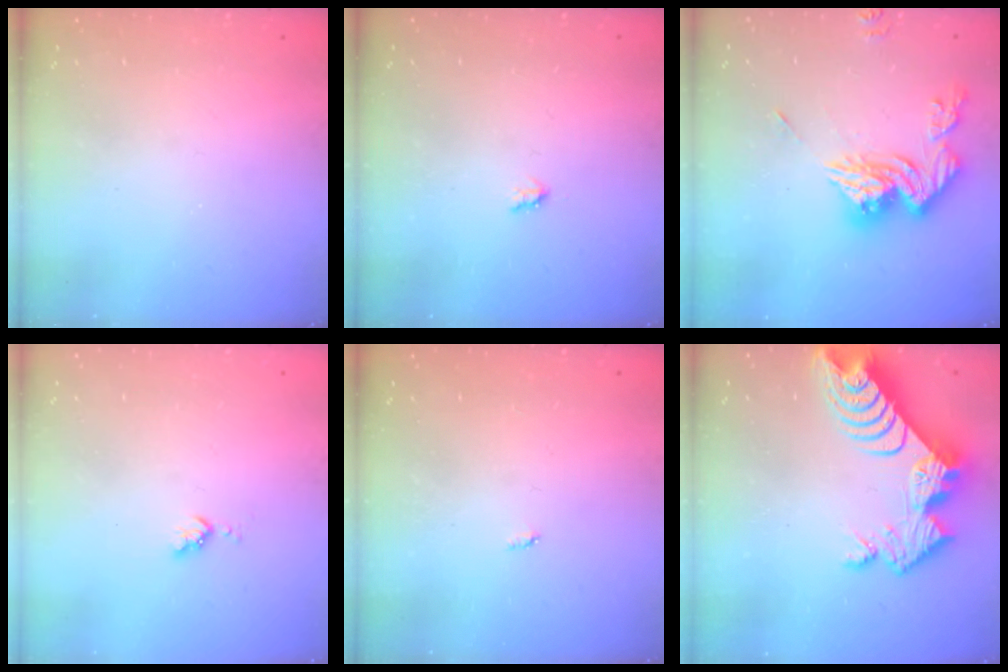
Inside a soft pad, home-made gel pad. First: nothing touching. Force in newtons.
{"total": 1.9, "press": 1.9, "slide": 0.3}
{"total": 13.7, "press": 13.6, "slide": 1.3}
{"total": 3.5, "press": 3.5, "slide": 0.4}
{"total": 2.1, "press": 2.1, "slide": 0.4}
{"total": 16.6, "press": 16.6, "slide": 1.4}